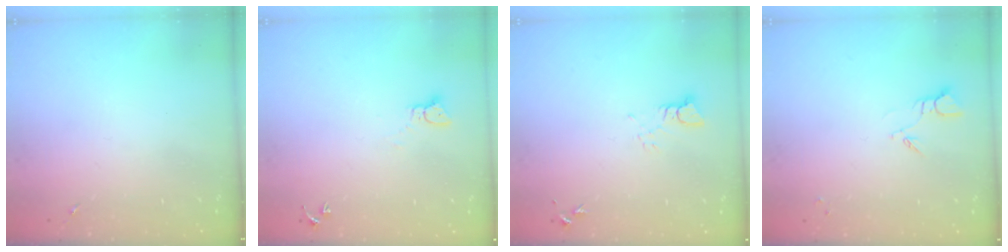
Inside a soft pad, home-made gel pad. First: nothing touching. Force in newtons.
{"total": 2.3, "press": 2.3, "slide": 0.3}
{"total": 3.3, "press": 3.3, "slide": 0.0}
{"total": 3.3, "press": 3.3, "slide": 0.4}